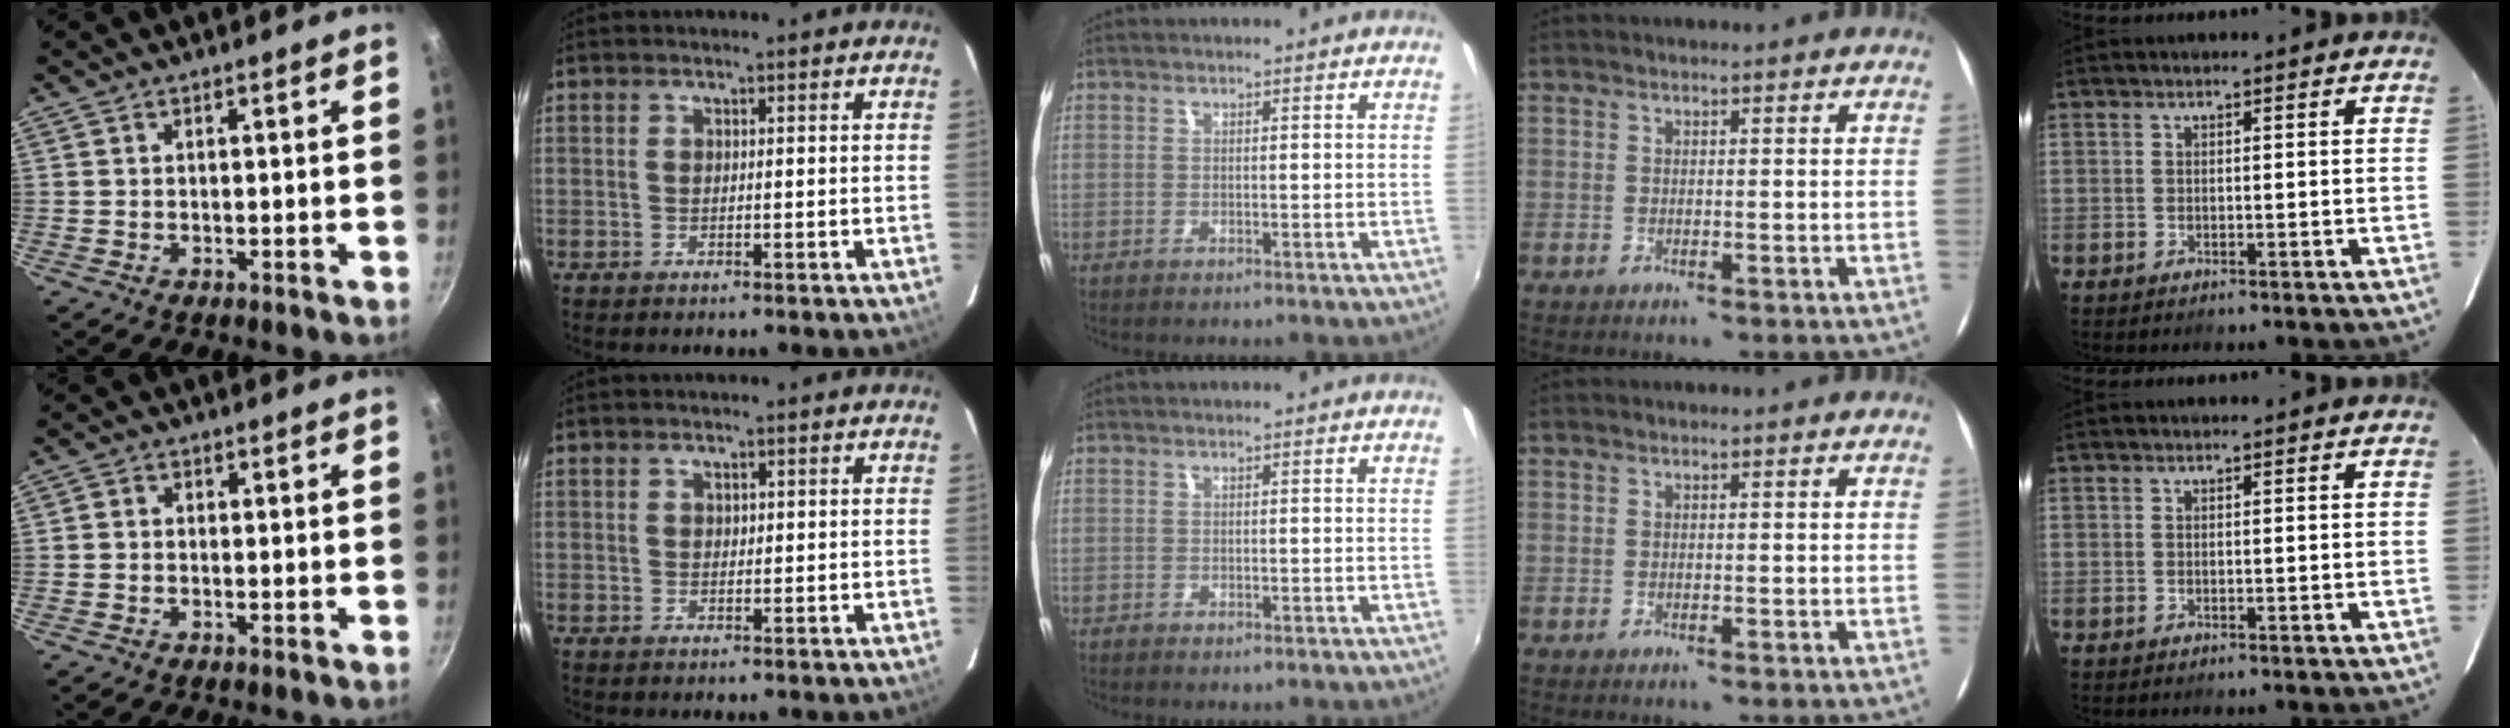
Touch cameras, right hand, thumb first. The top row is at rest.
{"thumb": {"total": 1.2, "force": [-0.3, 1.0, 0.6], "torque": [-0.012, 0.006, -0.010]}, "index": {"total": 0.8, "force": [0.4, 0.7, 0.3], "torque": [-0.002, 0.003, 0.007]}, "middle": {"total": 1.0, "force": [-0.6, 0.7, 0.5], "torque": [-0.010, -0.005, -0.011]}}